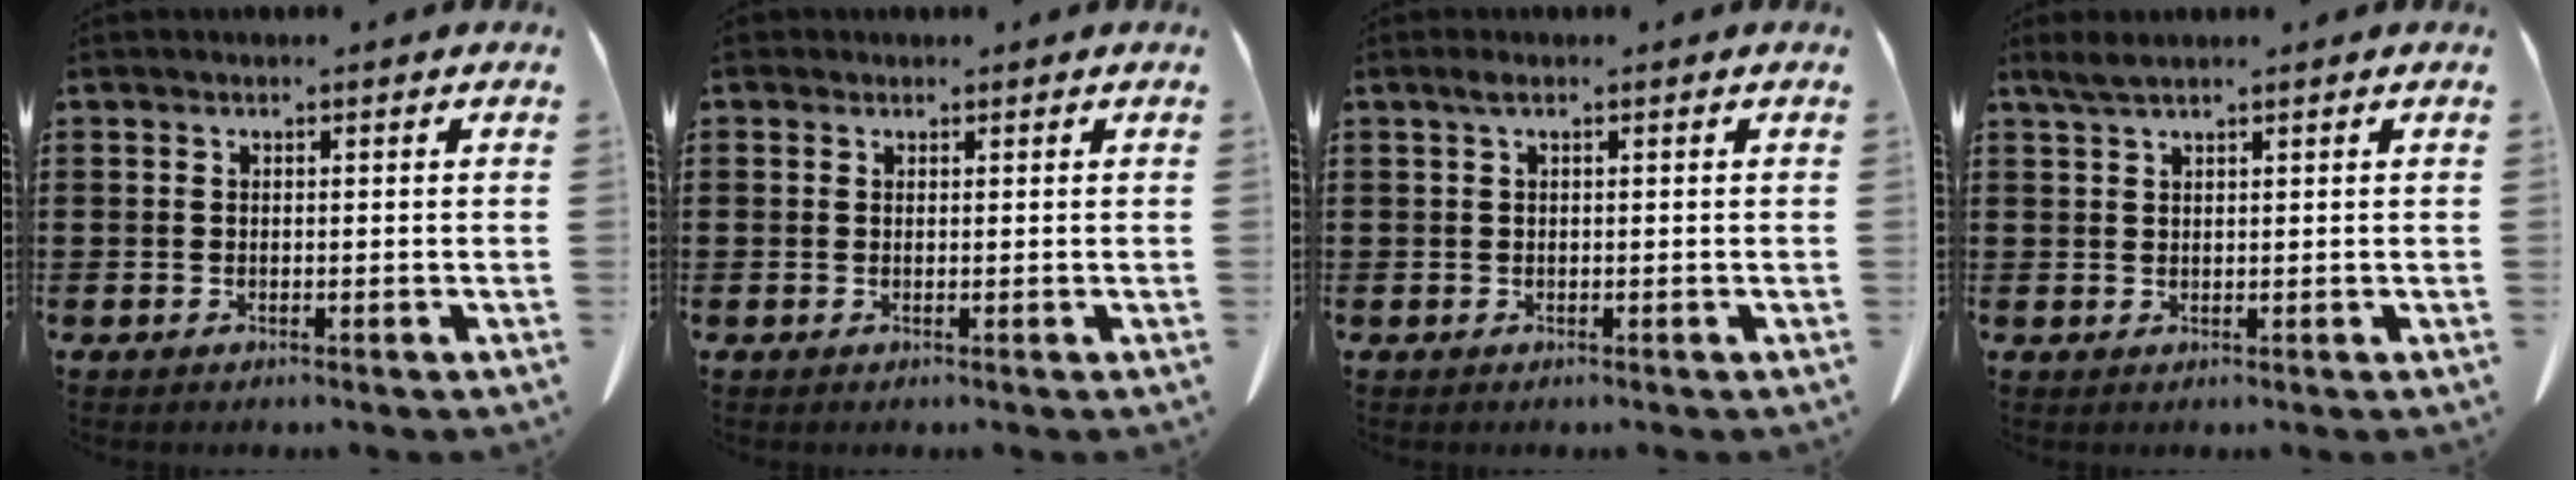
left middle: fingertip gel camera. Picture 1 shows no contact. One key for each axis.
{"total": 0.6, "fx": 0.4, "fy": 0.5, "fz": 0.1, "tx": -0.004, "ty": 0.004, "tz": 0.007}
{"total": 1.1, "fx": 0.3, "fy": 0.2, "fz": 1.0, "tx": -0.021, "ty": 0.002, "tz": 0.004}
{"total": 2.0, "fx": 1.5, "fy": 0.3, "fz": 1.4, "tx": -0.030, "ty": 0.001, "tz": 0.028}